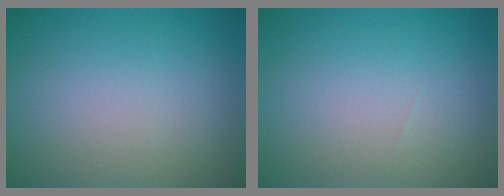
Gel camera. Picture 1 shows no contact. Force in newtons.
{"total": 0.0}